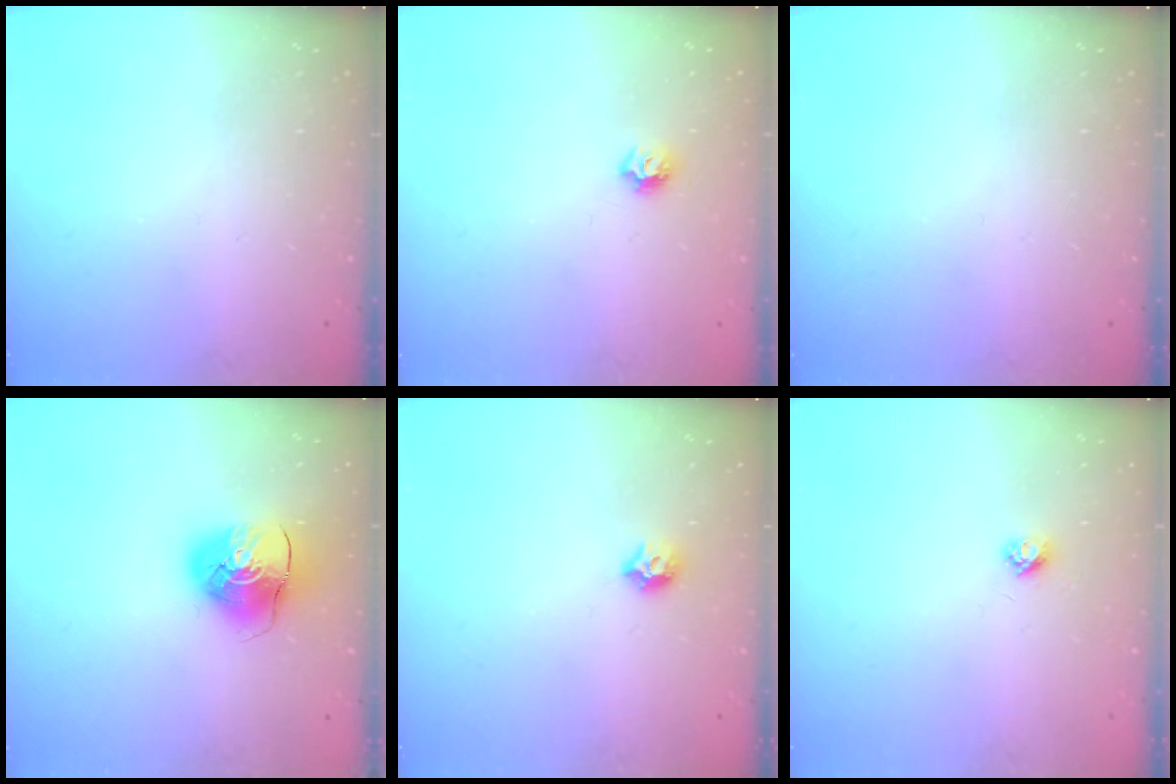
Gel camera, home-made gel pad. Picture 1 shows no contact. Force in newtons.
{"total": 6.5, "press": 6.5, "slide": 0.8}
{"total": 0.0}
{"total": 9.1, "press": 9.0, "slide": 1.2}
{"total": 6.4, "press": 6.3, "slide": 0.8}
{"total": 3.1, "press": 3.0, "slide": 0.4}